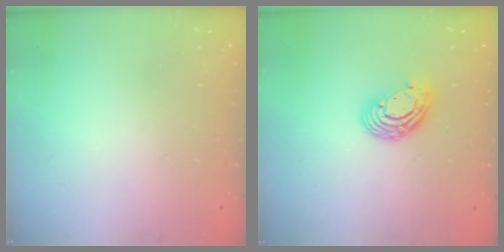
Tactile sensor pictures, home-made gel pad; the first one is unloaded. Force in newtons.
{"total": 9.5, "press": 9.5, "slide": 0.6}